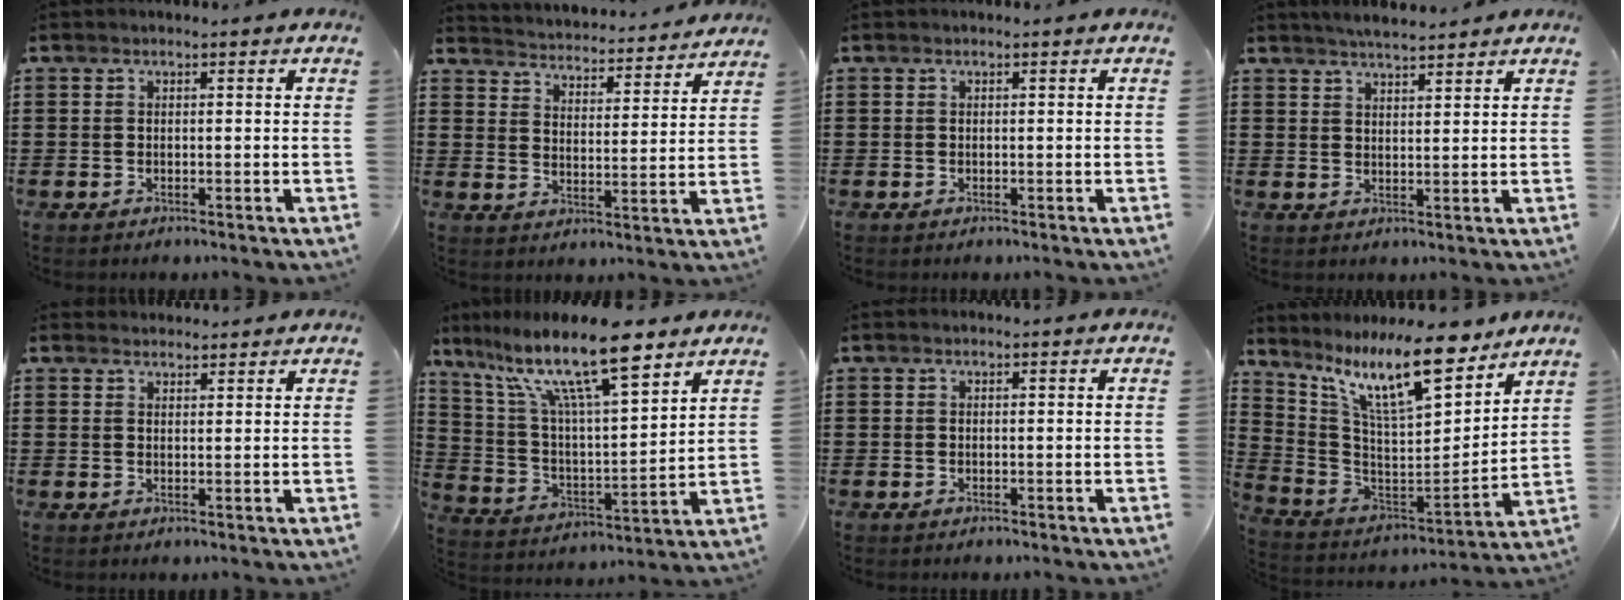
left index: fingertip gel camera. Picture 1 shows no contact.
{"total": 3.5, "force": [3.5, -0.2, -0.3], "torque": [-0.017, -0.037, 0.053]}
{"total": 0.0}
{"total": 3.1, "force": [3.0, 0.0, 0.8], "torque": [-0.023, -0.004, 0.055]}
{"total": 1.7, "force": [1.7, 0.4, 0.0], "torque": [-0.003, 0.002, 0.034]}
{"total": 15.7, "force": [10.9, 3.5, 10.8], "torque": [-0.220, -0.043, 0.183]}
{"total": 0.0}
{"total": 14.1, "force": [10.4, 3.2, 9.0], "torque": [-0.190, -0.054, 0.178]}